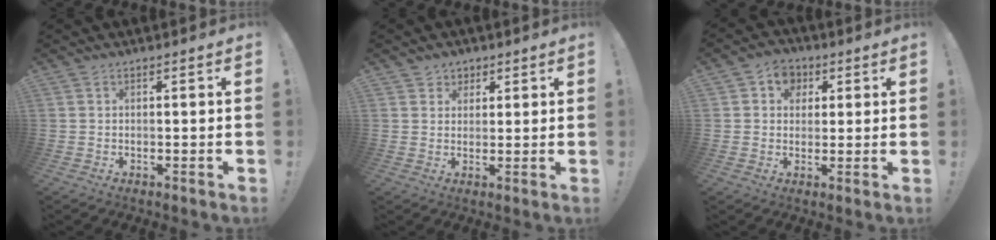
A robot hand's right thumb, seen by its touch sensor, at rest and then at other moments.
{"total": 3.9, "force": [2.2, 3.3, 0.2], "torque": [0.011, -0.017, 0.037]}
{"total": 7.1, "force": [2.0, 6.4, 2.2], "torque": [-0.029, -0.004, 0.040]}